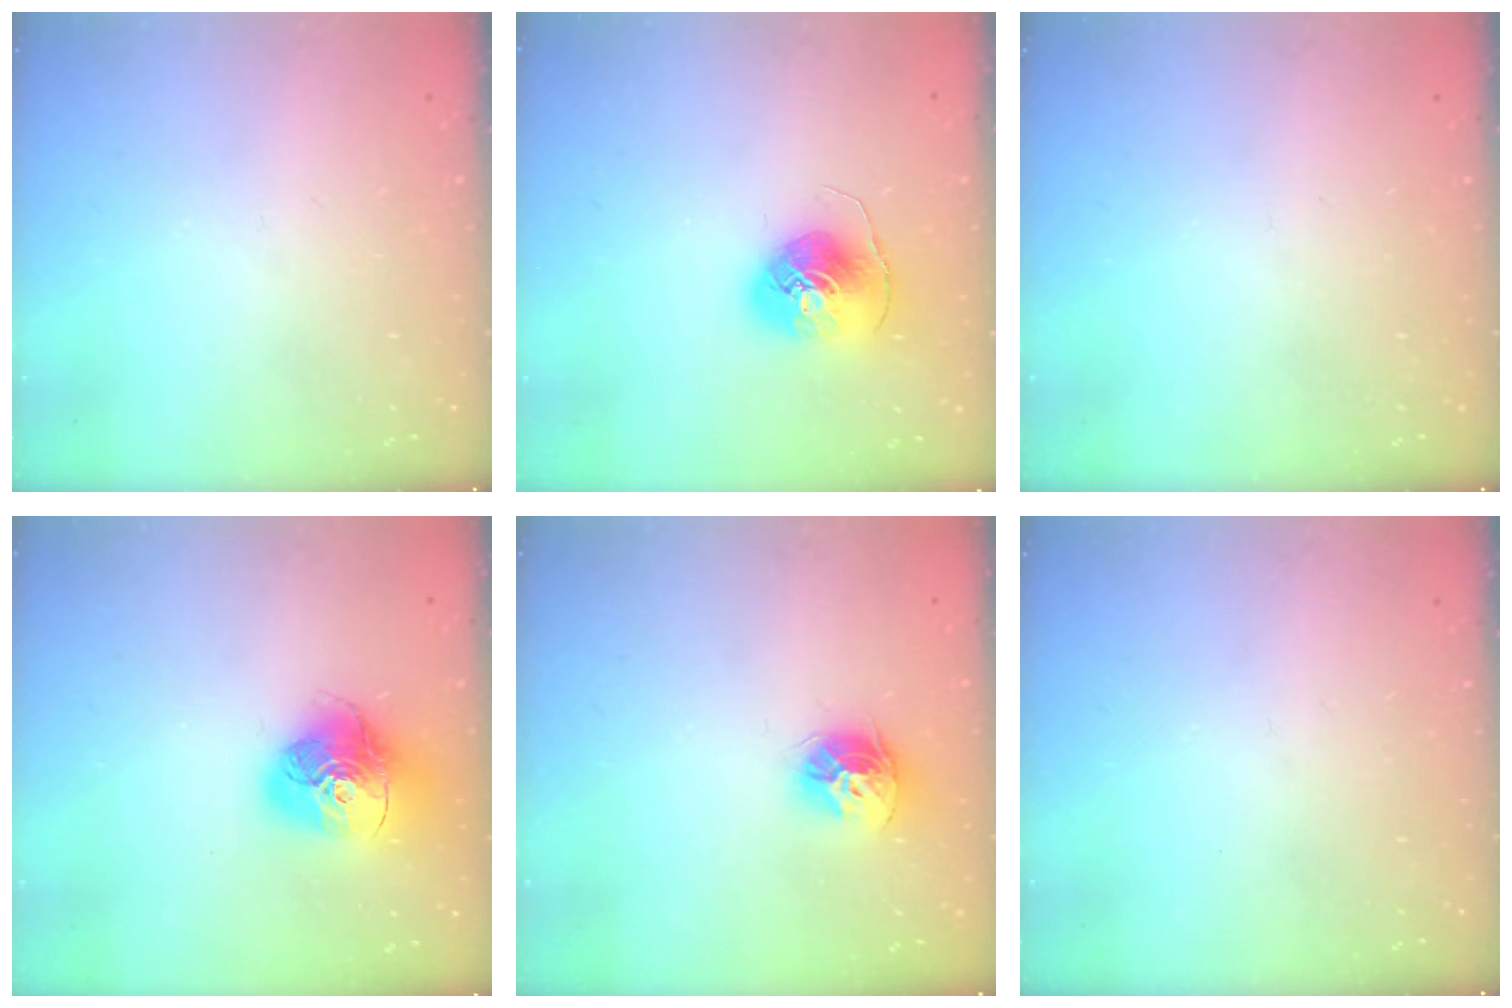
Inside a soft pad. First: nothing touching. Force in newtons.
{"total": 8.8, "press": 8.7, "slide": 0.8}
{"total": 0.0}
{"total": 16.5, "press": 16.5, "slide": 1.7}
{"total": 10.4, "press": 10.3, "slide": 1.1}
{"total": 0.0}